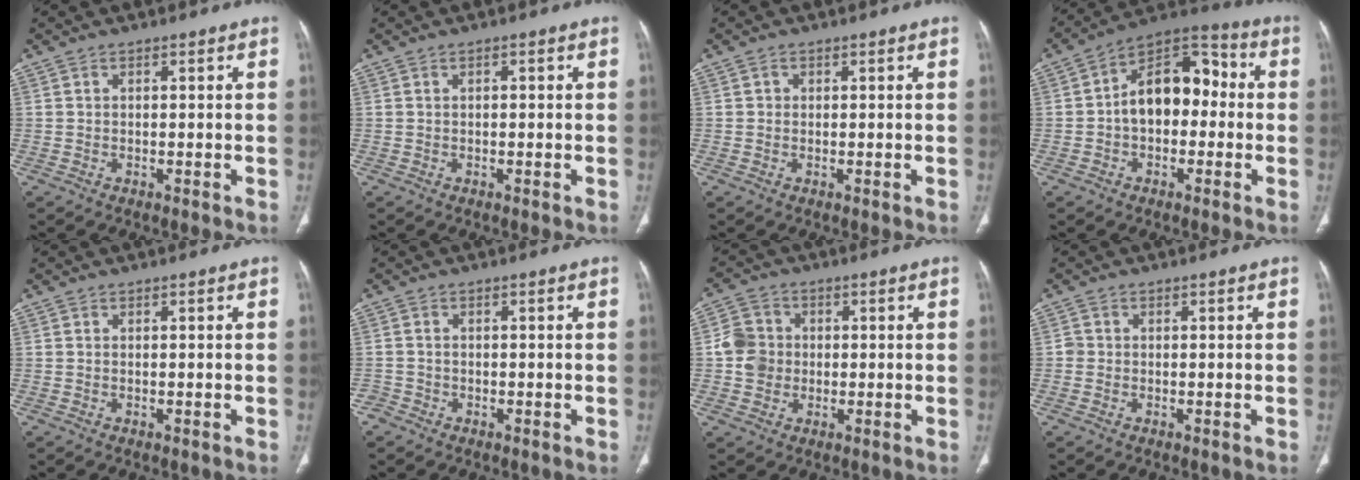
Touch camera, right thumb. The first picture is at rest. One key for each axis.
{"total": 0.6, "fx": 0.2, "fy": 0.3, "fz": 0.5, "tx": -0.006, "ty": 0.002, "tz": 0.000}
{"total": 1.7, "fx": 0.5, "fy": 1.6, "fz": 0.3, "tx": 0.006, "ty": 0.000, "tz": 0.006}
{"total": 13.8, "fx": -0.2, "fy": 9.1, "fz": 10.4, "tx": -0.123, "ty": 0.046, "tz": -0.019}
{"total": 0.0}
{"total": 1.7, "fx": -1.2, "fy": 1.3, "fz": -0.2, "tx": 0.007, "ty": 0.006, "tz": -0.028}
{"total": 6.4, "fx": -0.3, "fy": 5.9, "fz": 2.6, "tx": -0.030, "ty": 0.011, "tz": -0.012}
{"total": 1.1, "fx": -0.3, "fy": 1.1, "fz": 0.3, "tx": 0.003, "ty": 0.005, "tz": -0.008}